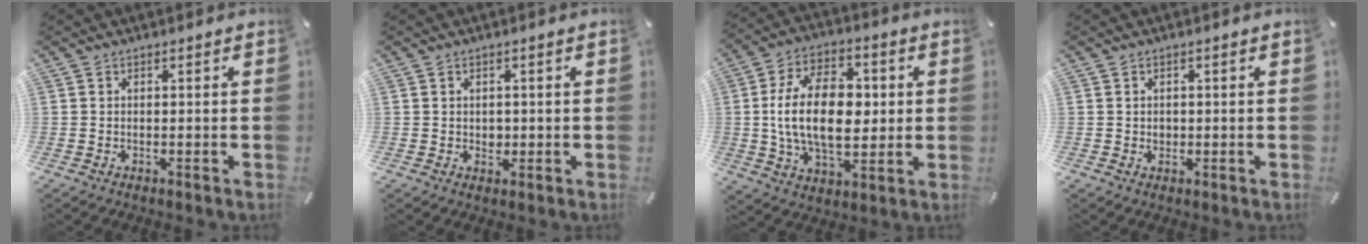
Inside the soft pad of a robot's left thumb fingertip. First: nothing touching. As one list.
[{"total": 1.9, "force": [0.0, 1.8, 0.7], "torque": [-0.007, 0.001, -0.003]}, {"total": 18.1, "force": [0.7, 11.2, 14.2], "torque": [-0.275, 0.007, 0.008]}, {"total": 1.2, "force": [0.1, 1.1, 0.3], "torque": [-0.009, 0.005, 0.000]}]